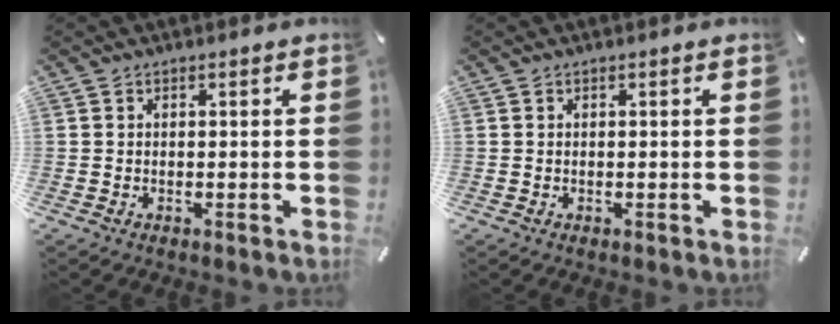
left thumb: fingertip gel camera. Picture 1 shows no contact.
{"total": 0.0}